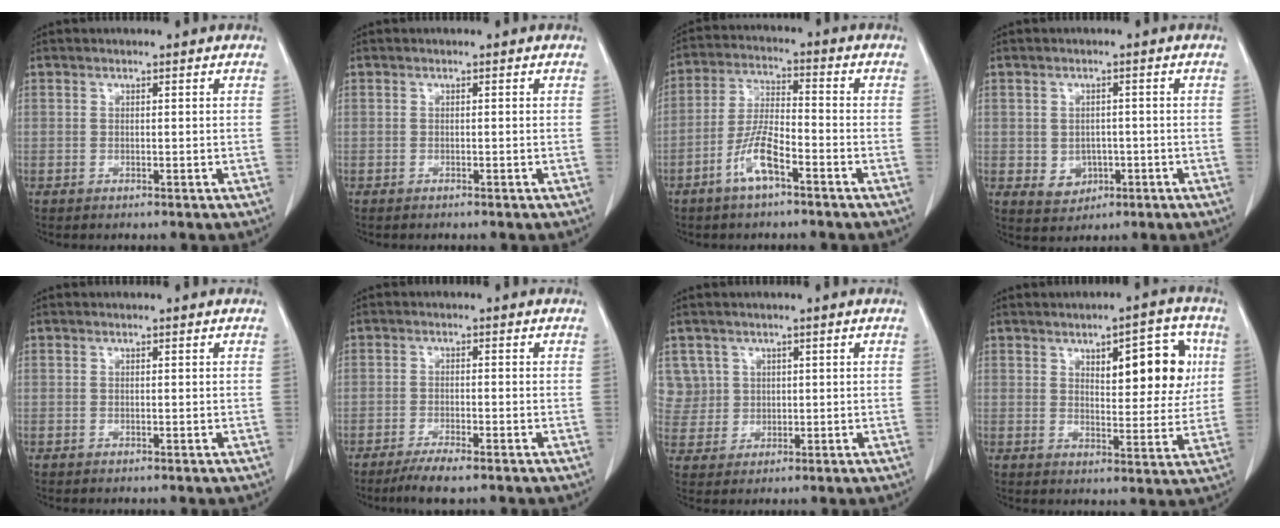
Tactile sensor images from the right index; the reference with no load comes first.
{"total": 0.5, "force": [-0.4, 0.1, 0.3], "torque": [-0.006, 0.000, -0.009]}
{"total": 7.4, "force": [-4.1, 1.6, 6.0], "torque": [-0.127, 0.002, -0.080]}
{"total": 3.9, "force": [-0.8, 3.4, 1.7], "torque": [-0.015, 0.003, 0.000]}
{"total": 0.0}
{"total": 4.6, "force": [-3.4, 0.4, 3.1], "torque": [-0.055, -0.010, -0.058]}
{"total": 5.6, "force": [2.3, 5.1, -0.3], "torque": [0.013, 0.012, 0.055]}
{"total": 10.8, "force": [3.7, 3.9, 9.4], "torque": [-0.119, 0.016, 0.053]}